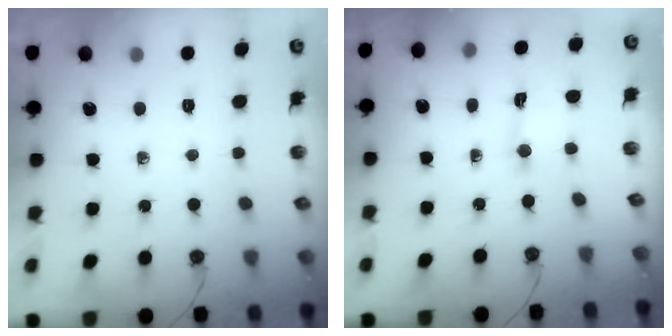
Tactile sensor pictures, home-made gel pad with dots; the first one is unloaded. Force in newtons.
{"total": 0.8, "press": 0.7, "slide": 0.5}